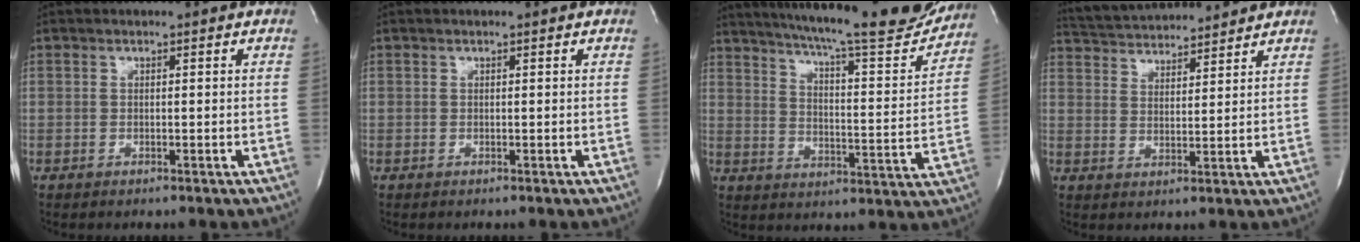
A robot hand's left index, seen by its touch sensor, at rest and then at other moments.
{"total": 0.0}
{"total": 24.1, "force": [21.6, 2.2, 10.5], "torque": [-0.169, -0.052, 0.280]}
{"total": 12.2, "force": [11.7, 1.5, 3.4], "torque": [-0.068, 0.022, 0.186]}